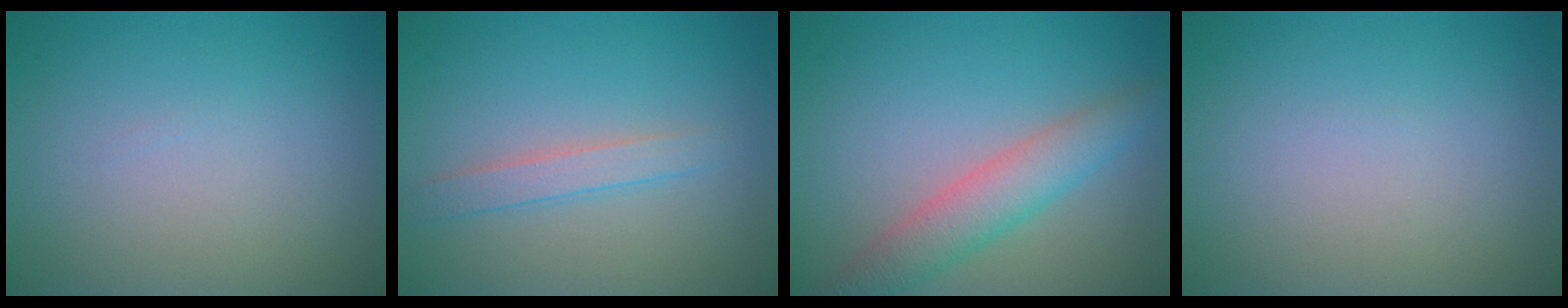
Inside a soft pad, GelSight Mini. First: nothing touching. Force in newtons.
{"total": 1.9, "press": 1.9, "slide": 0.1}
{"total": 4.0, "press": 4.0, "slide": 0.2}
{"total": 0.0}